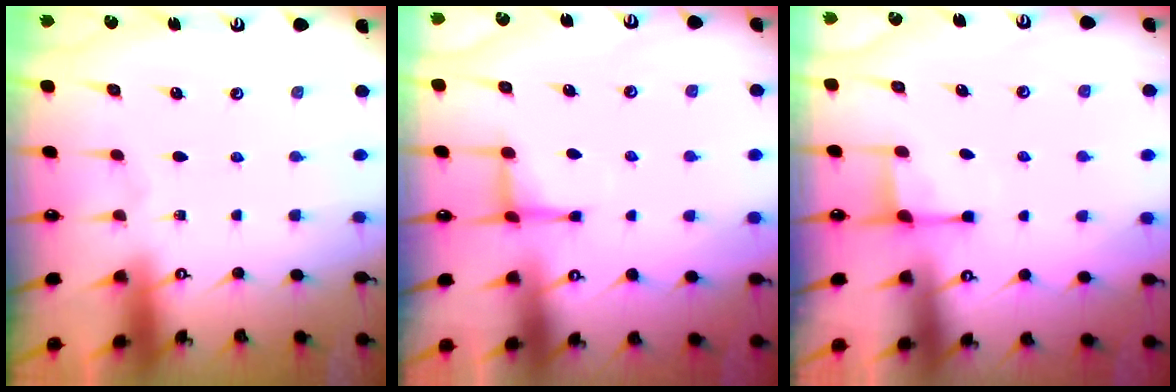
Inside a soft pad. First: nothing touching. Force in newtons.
{"total": 3.9, "press": 3.8, "slide": 0.8}
{"total": 2.7, "press": 2.6, "slide": 0.7}